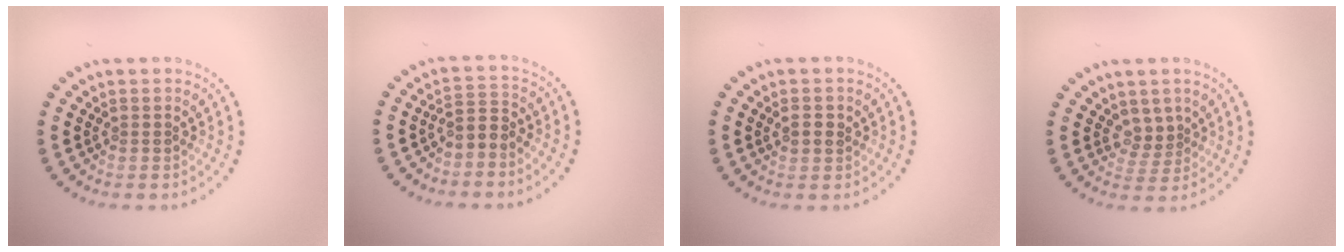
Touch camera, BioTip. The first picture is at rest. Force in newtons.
{"total": 2.1, "press": 1.5, "slide": 1.5}
{"total": 1.5, "press": 1.5, "slide": 0.4}
{"total": 1.8, "press": 1.3, "slide": 1.3}